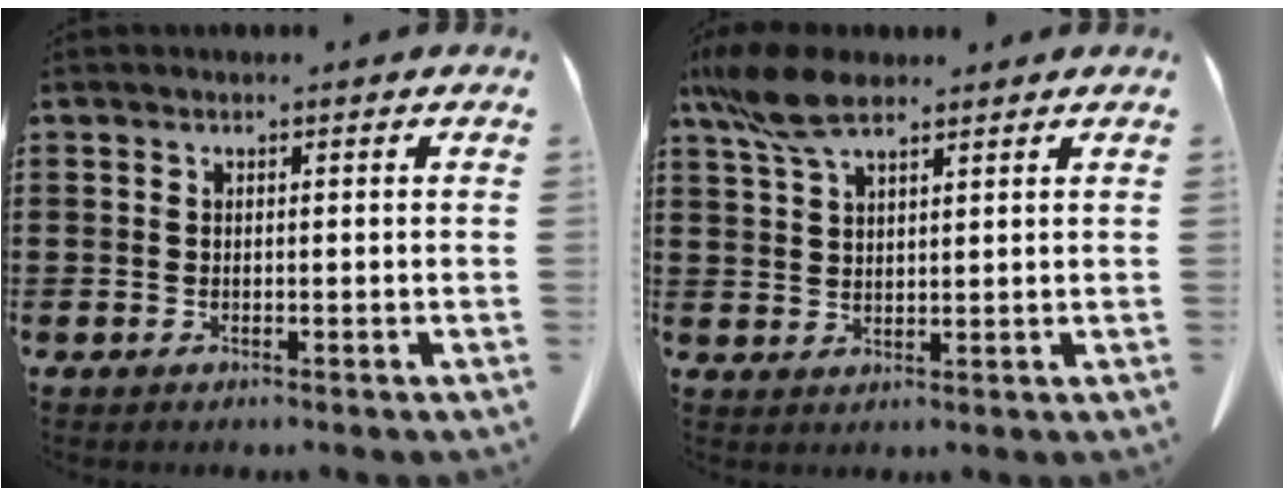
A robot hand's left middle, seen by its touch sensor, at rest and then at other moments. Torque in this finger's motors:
{"motor_torque": [1.67, 0.46, 0.38, 0.15]}